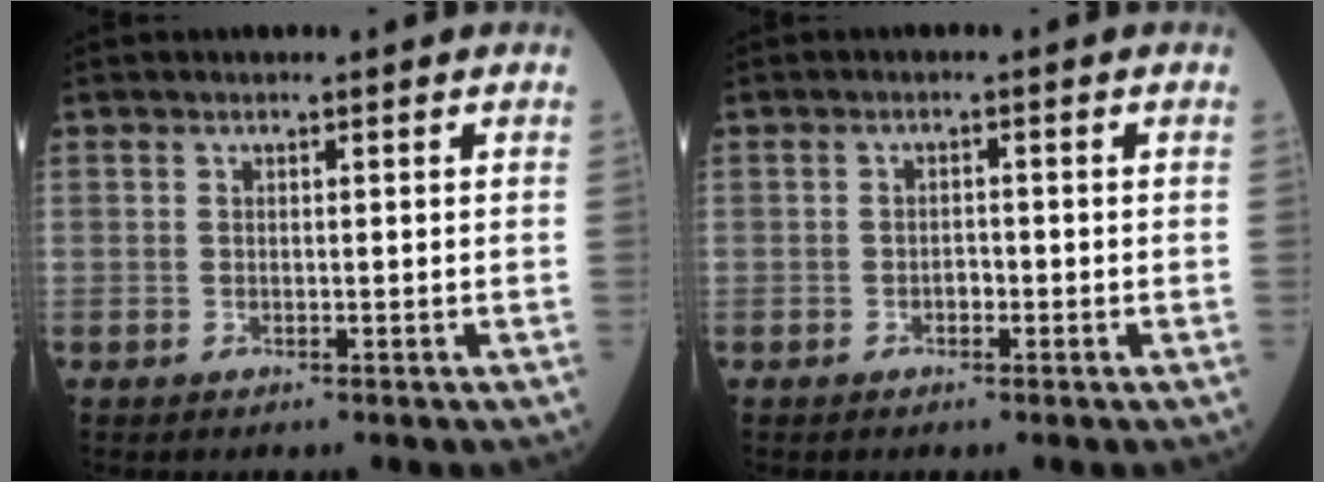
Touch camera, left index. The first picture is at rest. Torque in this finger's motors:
{"motor_torque": [0.11, 0.03, -0.01, 0.00]}